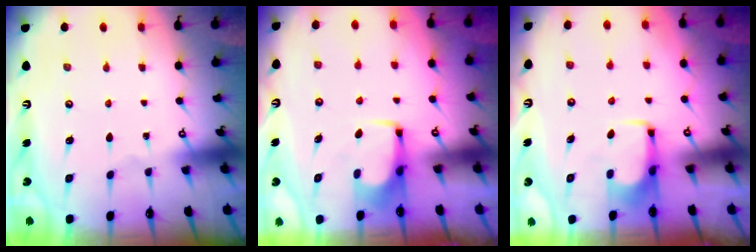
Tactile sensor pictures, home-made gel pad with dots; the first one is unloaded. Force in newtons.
{"total": 1.8, "press": 1.6, "slide": 0.6}
{"total": 1.7, "press": 1.6, "slide": 0.4}